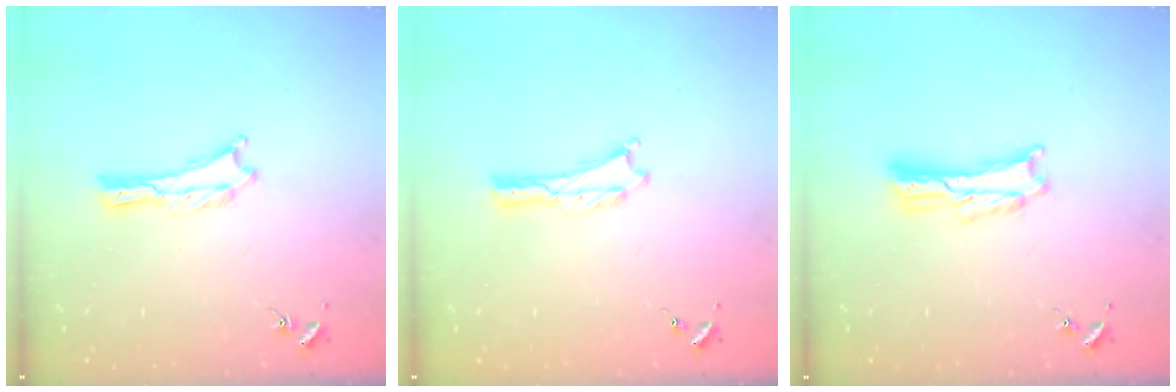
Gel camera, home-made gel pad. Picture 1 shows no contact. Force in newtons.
{"total": 0.0}
{"total": 2.4, "press": 2.4, "slide": 0.3}